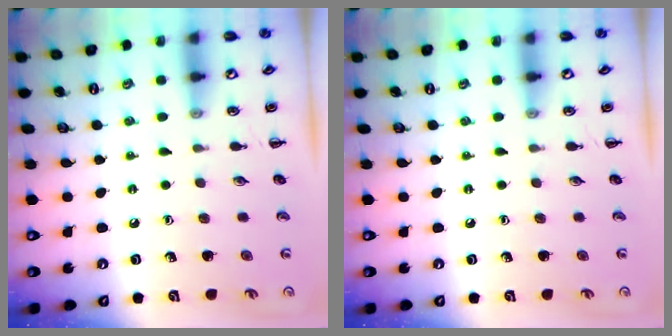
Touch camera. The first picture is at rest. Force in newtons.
{"total": 0.0}